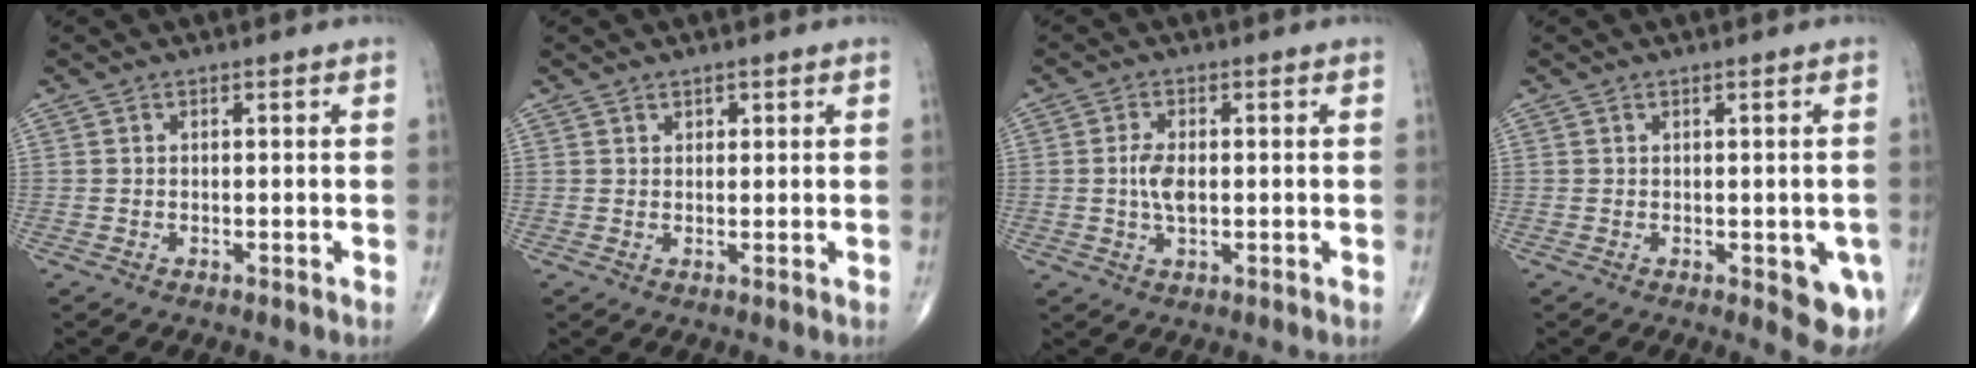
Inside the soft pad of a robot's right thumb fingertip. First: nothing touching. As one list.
[{"total": 1.2, "force": [0.8, 0.8, 0.3], "torque": [0.007, -0.005, 0.010]}, {"total": 4.3, "force": [0.0, 2.1, 3.7], "torque": [-0.074, -0.003, -0.002]}, {"total": 6.0, "force": [-1.5, 2.4, 5.3], "torque": [-0.040, -0.008, -0.012]}]